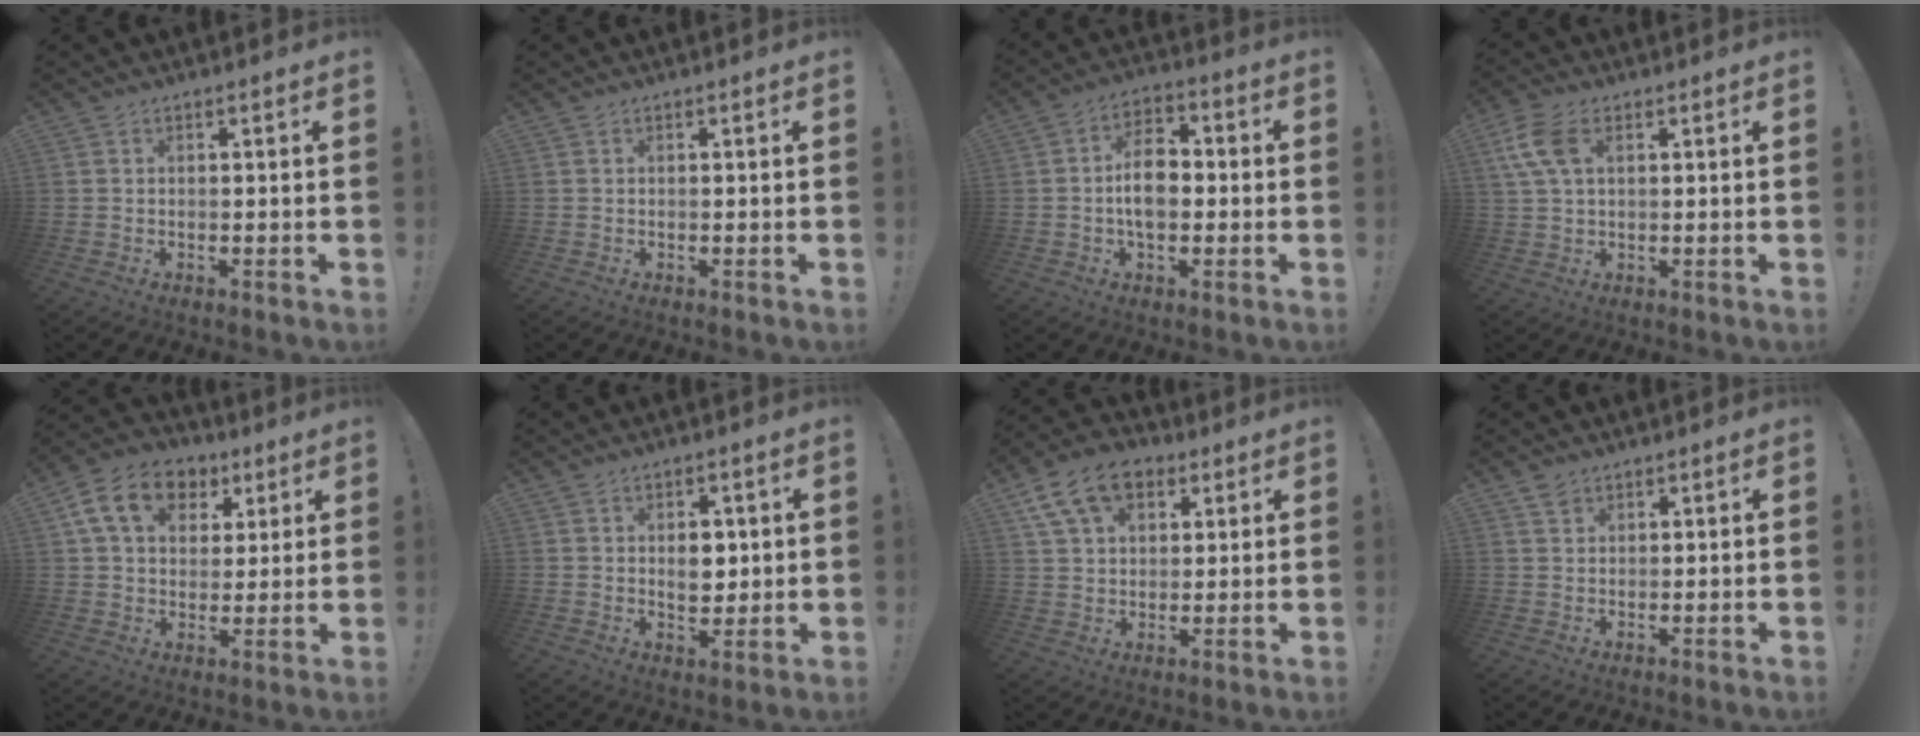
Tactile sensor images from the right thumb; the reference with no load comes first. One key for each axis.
{"total": 0.0}
{"total": 10.3, "fx": -1.1, "fy": 6.7, "fz": 7.7, "tx": -0.137, "ty": 0.014, "tz": -0.019}
{"total": 8.7, "fx": 3.0, "fy": 4.8, "fz": 6.6, "tx": -0.145, "ty": 0.003, "tz": 0.058}
{"total": 15.5, "fx": 6.5, "fy": 11.2, "fz": 8.4, "tx": -0.128, "ty": -0.016, "tz": 0.123}
{"total": 6.1, "fx": 1.1, "fy": 4.6, "fz": 3.8, "tx": -0.045, "ty": -0.004, "tz": 0.017}
{"total": 14.8, "fx": 6.9, "fy": 9.9, "fz": 8.5, "tx": -0.138, "ty": -0.023, "tz": 0.133}
{"total": 2.0, "fx": 1.5, "fy": 1.2, "fz": 0.4, "tx": 0.001, "ty": -0.008, "tz": 0.028}